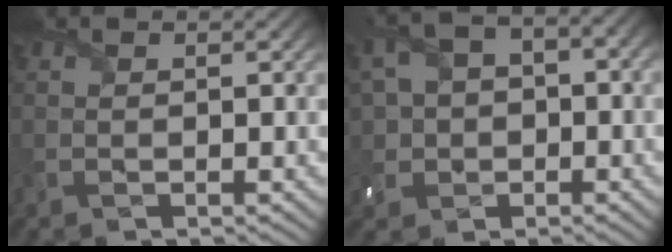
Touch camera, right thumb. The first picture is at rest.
{"total": 7.2, "force": [-0.1, 5.9, 4.2], "torque": [-0.110, -0.005, -0.002]}